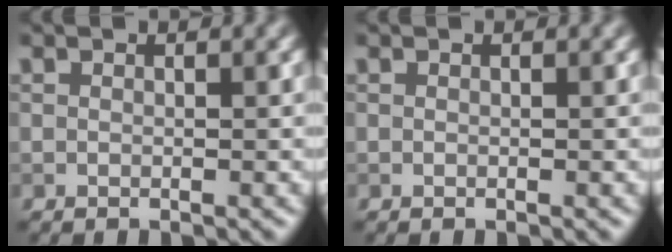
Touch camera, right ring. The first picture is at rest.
{"total": 0.0}